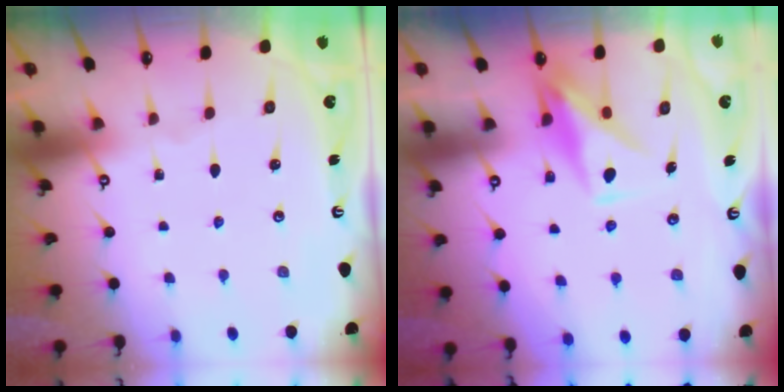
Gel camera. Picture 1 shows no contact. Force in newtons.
{"total": 10.1, "press": 10.0, "slide": 1.2}